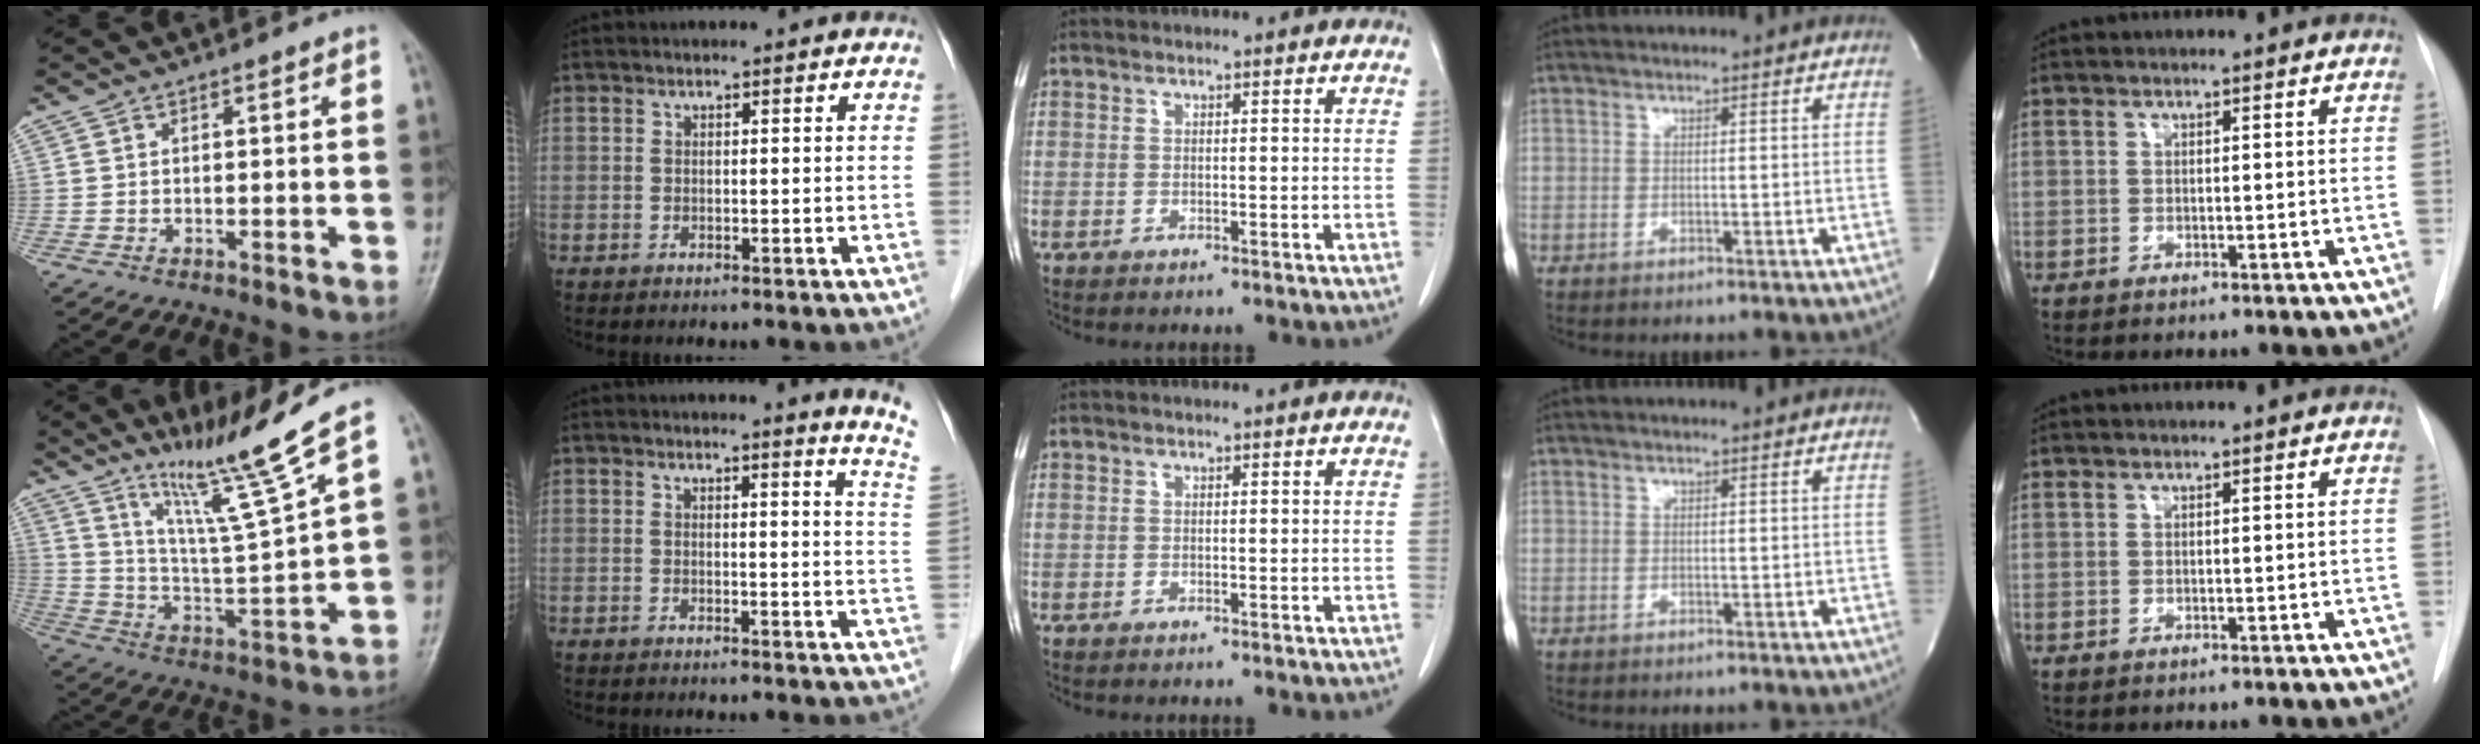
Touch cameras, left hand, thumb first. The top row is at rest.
{"thumb": {"total": 14.1, "force": [10.4, -1.8, 9.3], "torque": [-0.156, -0.077, 0.192]}, "index": {"total": 6.4, "force": [5.8, -1.6, 2.0], "torque": [-0.025, -0.072, 0.039]}}